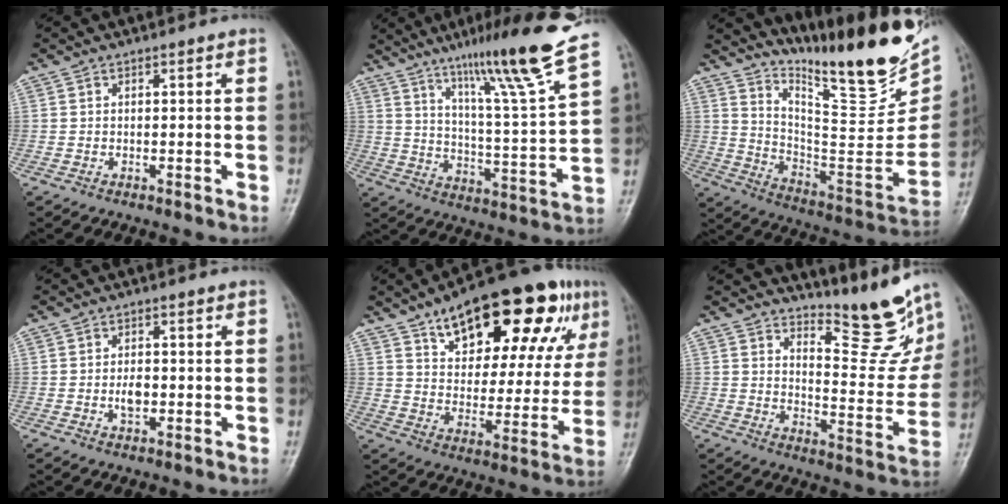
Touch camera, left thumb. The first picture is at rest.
{"total": 17.7, "force": [13.1, -0.7, 11.9], "torque": [-0.172, -0.080, 0.205]}
{"total": 26.0, "force": [19.7, 5.8, 15.9], "torque": [-0.208, -0.126, 0.303]}
{"total": 3.2, "force": [-0.5, 1.9, 2.5], "torque": [-0.039, 0.001, -0.011]}
{"total": 26.2, "force": [14.1, 11.1, 19.1], "torque": [-0.240, -0.014, 0.210]}
{"total": 12.6, "force": [11.0, 2.6, 5.5], "torque": [-0.047, -0.097, 0.162]}